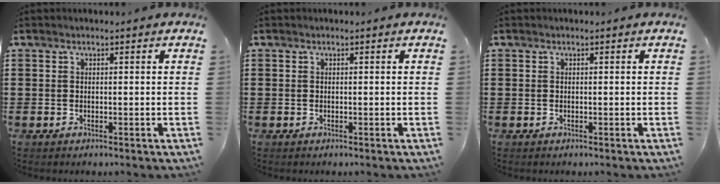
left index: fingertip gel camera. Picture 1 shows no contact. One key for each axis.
{"total": 0.0}
{"total": 0.0}